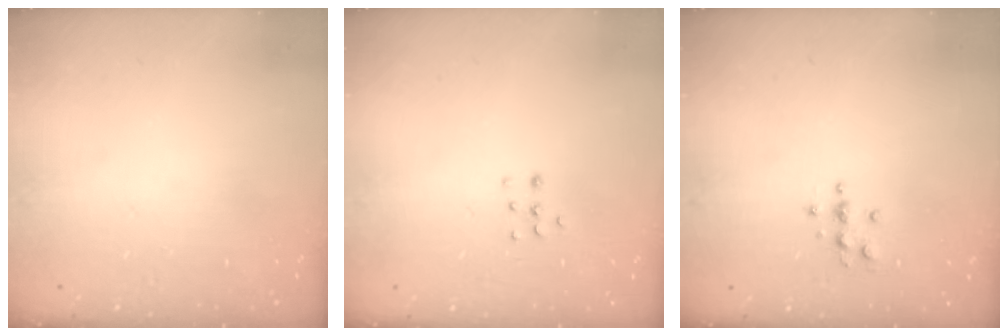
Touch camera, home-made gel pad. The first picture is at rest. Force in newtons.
{"total": 4.1, "press": 4.1, "slide": 0.5}
{"total": 3.3, "press": 3.3, "slide": 0.5}